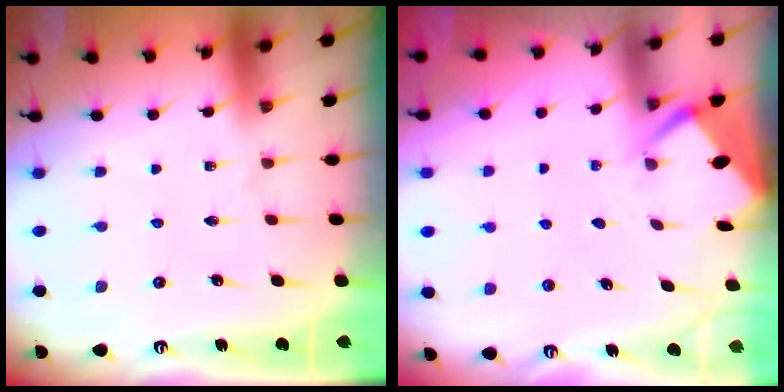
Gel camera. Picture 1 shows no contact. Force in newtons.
{"total": 2.8, "press": 2.8, "slide": 0.3}